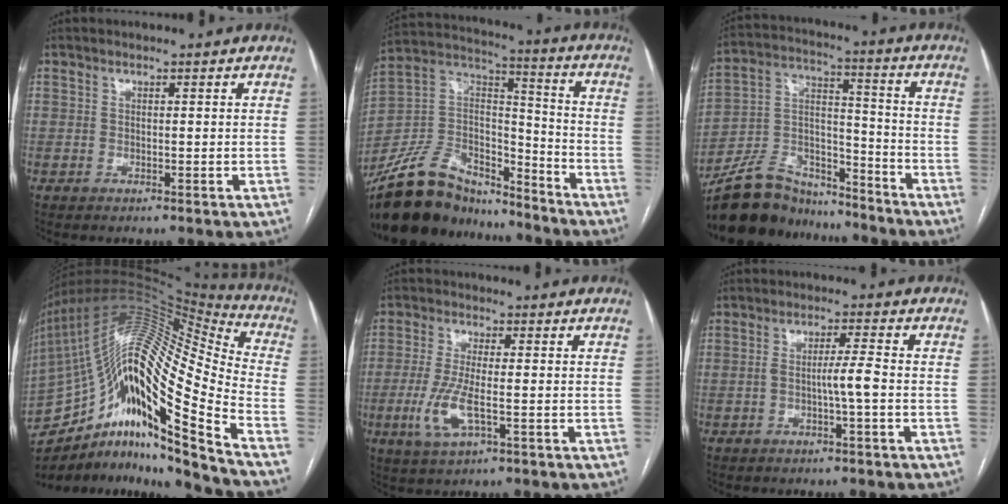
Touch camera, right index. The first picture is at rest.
{"total": 19.6, "force": [-16.7, 7.7, 6.7], "torque": [-0.143, 0.043, -0.294]}
{"total": 15.7, "force": [-14.3, 5.6, 3.5], "torque": [-0.071, 0.038, -0.248]}
{"total": 27.7, "force": [-15.2, 3.7, 22.8], "torque": [-0.399, 0.030, -0.268]}
{"total": 5.4, "force": [-1.6, 1.2, 5.0], "torque": [-0.116, -0.012, -0.030]}
{"total": 3.5, "force": [-1.1, -0.6, 3.2], "torque": [-0.055, 0.006, -0.019]}